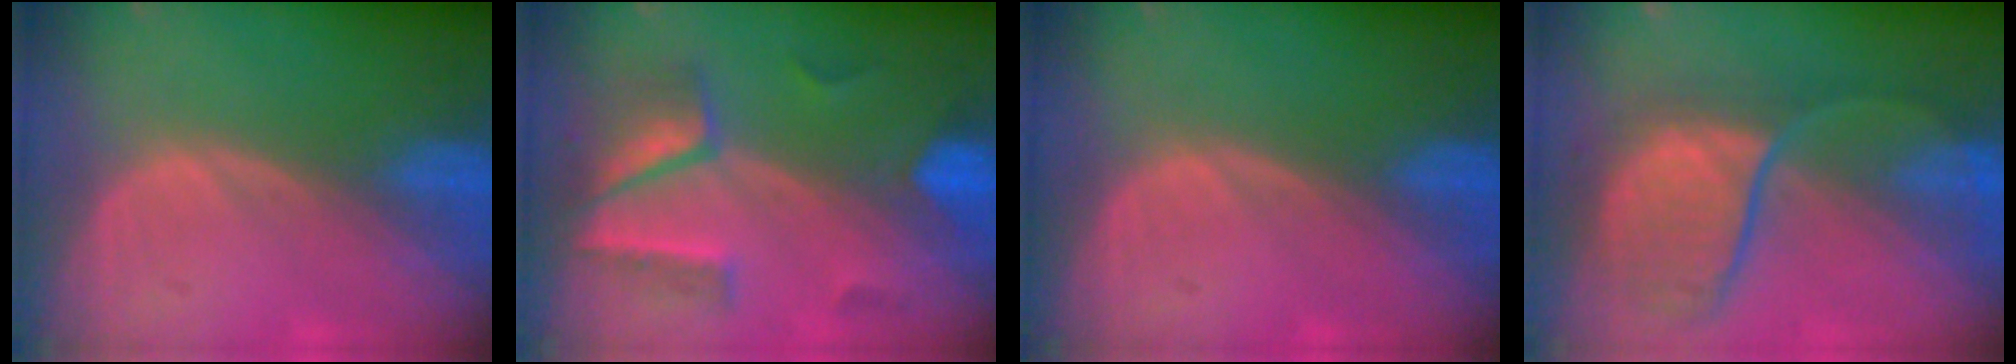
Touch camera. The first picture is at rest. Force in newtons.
{"total": 7.3, "press": 7.2, "slide": 0.7}
{"total": 0.0}
{"total": 9.1, "press": 8.7, "slide": 2.9}